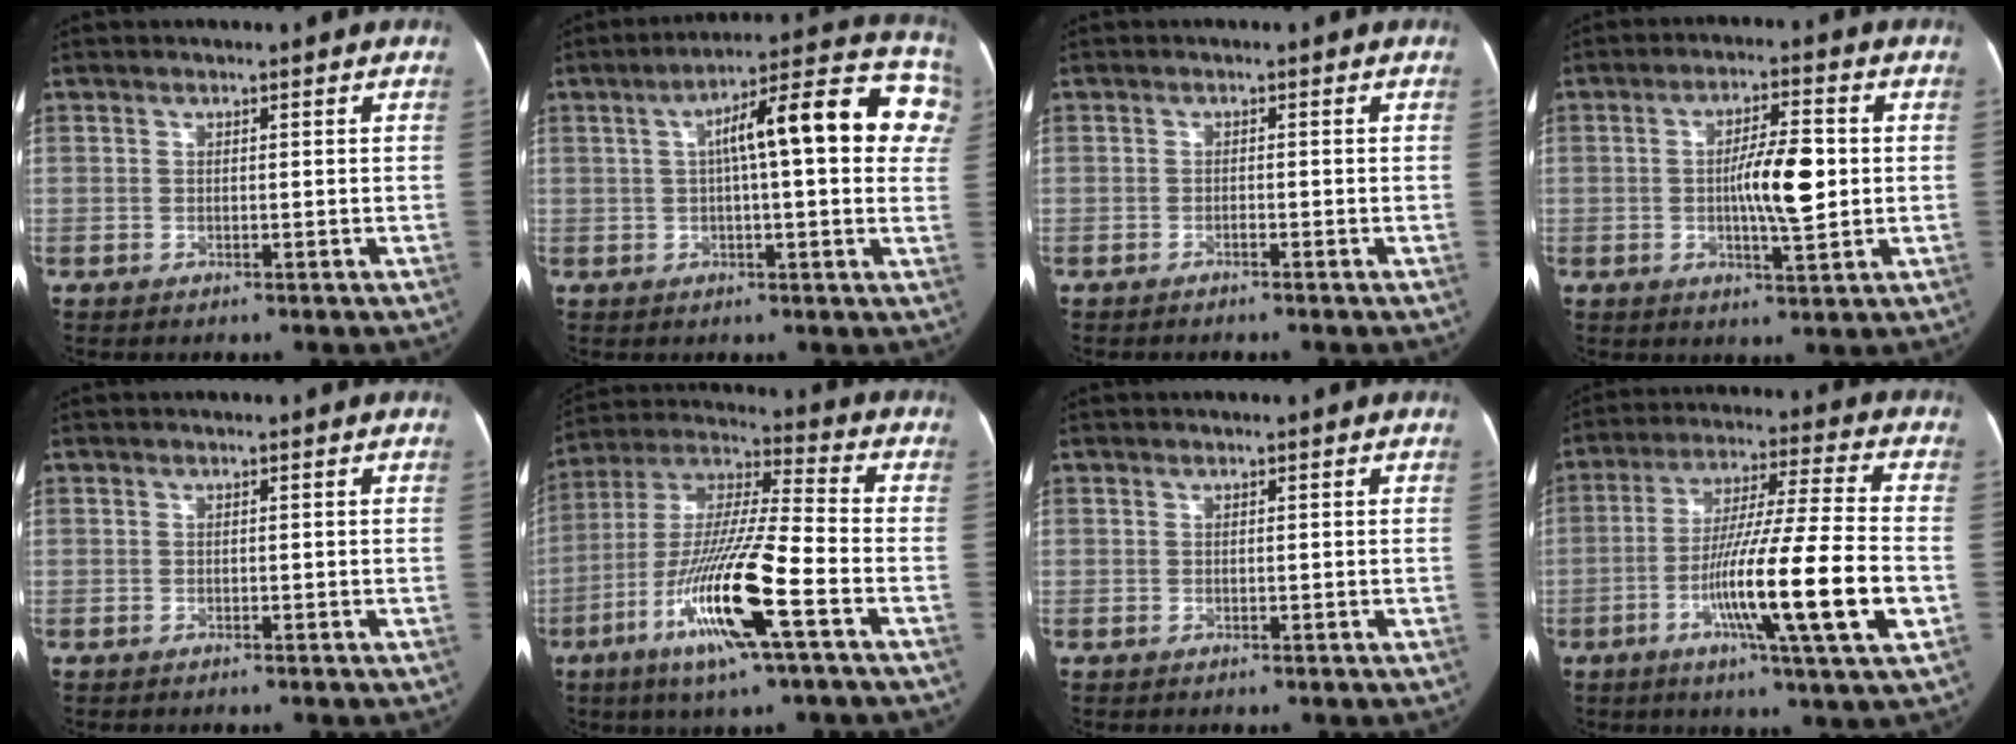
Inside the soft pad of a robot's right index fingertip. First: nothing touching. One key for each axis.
{"total": 17.1, "fx": 3.7, "fy": 3.8, "fz": 16.2, "tx": -0.218, "ty": 0.059, "tz": 0.045}
{"total": 0.8, "fx": -0.7, "fy": 0.1, "fz": 0.3, "tx": -0.007, "ty": 0.001, "tz": -0.012}
{"total": 8.6, "fx": -0.1, "fy": 2.0, "fz": 8.4, "tx": -0.147, "ty": 0.009, "tz": -0.002}
{"total": 0.0}
{"total": 17.8, "fx": -7.3, "fy": 1.0, "fz": 16.2, "tx": -0.334, "ty": -0.014, "tz": -0.136}
{"total": 0.0}
{"total": 18.0, "fx": -5.2, "fy": -0.4, "fz": 17.2, "tx": -0.285, "ty": -0.011, "tz": -0.091}